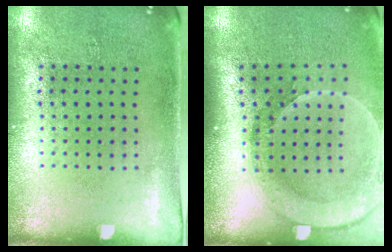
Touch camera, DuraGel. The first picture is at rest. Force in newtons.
{"total": 2.6, "press": 2.0, "slide": 1.7}